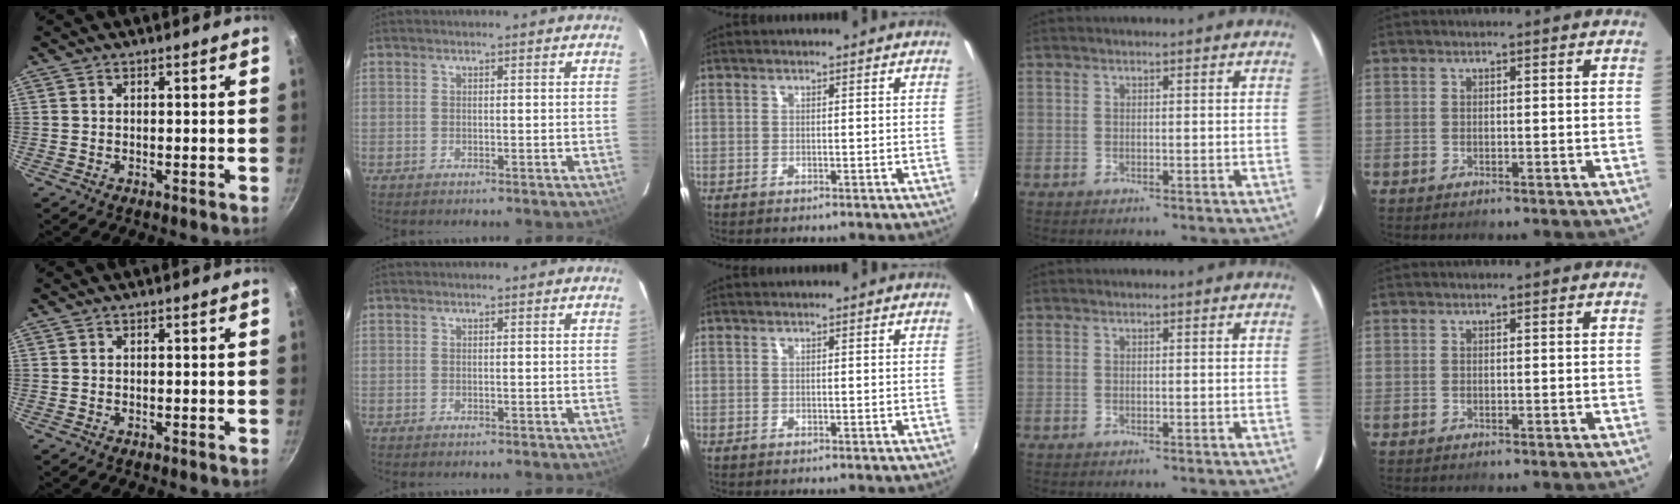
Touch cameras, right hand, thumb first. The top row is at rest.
{}